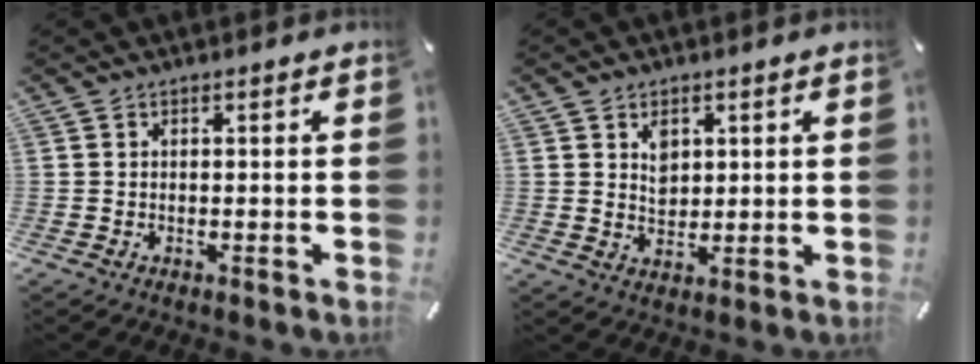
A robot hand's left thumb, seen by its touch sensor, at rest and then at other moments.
{"total": 4.4, "force": [1.8, 3.5, 1.8], "torque": [-0.020, -0.004, 0.028]}